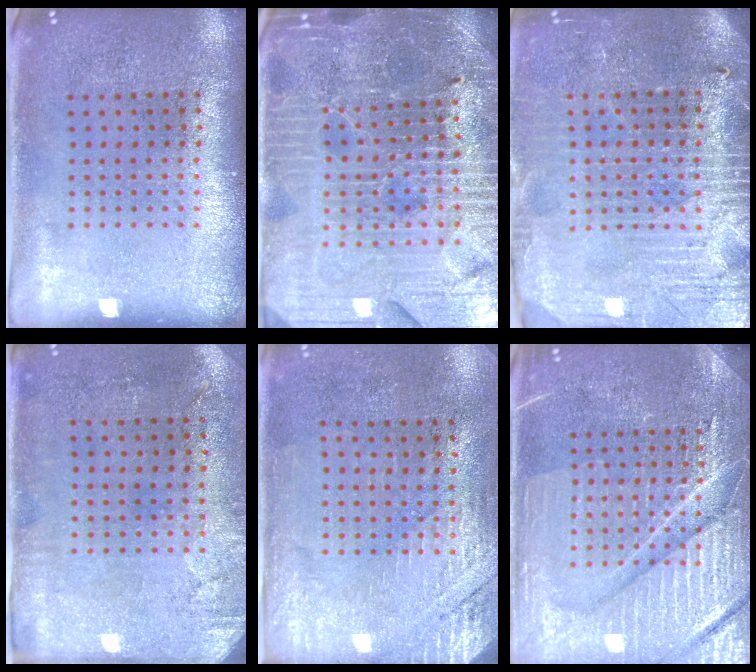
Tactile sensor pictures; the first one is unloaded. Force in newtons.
{"total": 5.0, "press": 4.7, "slide": 1.7}
{"total": 3.9, "press": 3.6, "slide": 1.5}
{"total": 2.9, "press": 2.4, "slide": 1.7}
{"total": 2.7, "press": 2.4, "slide": 1.2}
{"total": 7.0, "press": 7.0, "slide": 0.9}